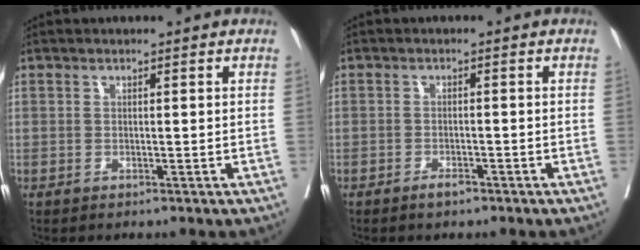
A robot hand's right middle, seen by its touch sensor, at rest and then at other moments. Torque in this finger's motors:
{"motor_torque": [-0.24, -0.49, -0.12, 0.00]}